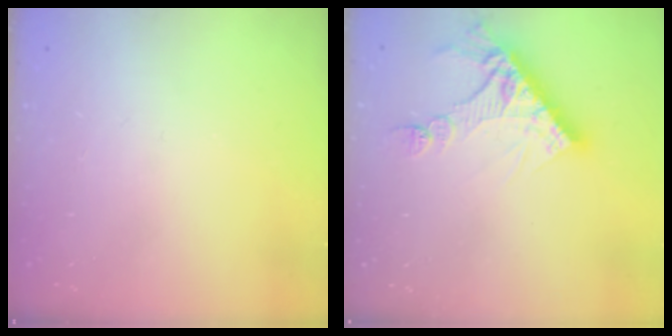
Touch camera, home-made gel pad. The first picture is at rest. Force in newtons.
{"total": 11.6, "press": 11.5, "slide": 1.1}